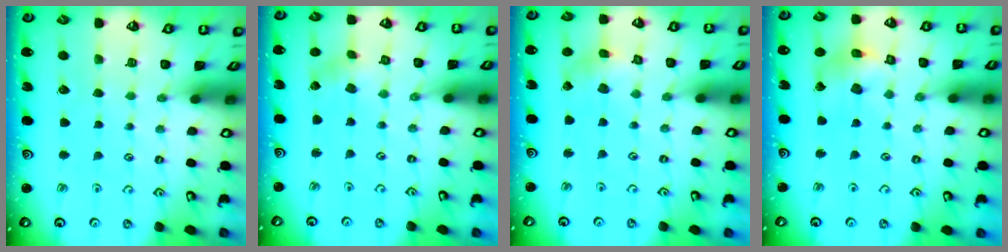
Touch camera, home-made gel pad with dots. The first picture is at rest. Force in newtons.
{"total": 1.6, "press": 1.6, "slide": 0.1}
{"total": 2.7, "press": 2.7, "slide": 0.2}
{"total": 11.2, "press": 11.1, "slide": 1.5}